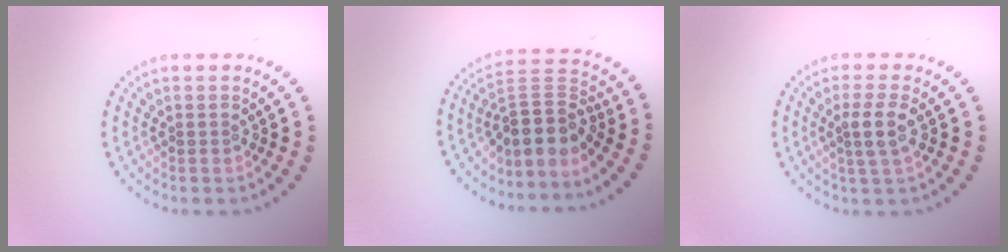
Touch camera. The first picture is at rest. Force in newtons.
{"total": 4.1, "press": 3.0, "slide": 2.8}
{"total": 2.5, "press": 2.2, "slide": 1.1}